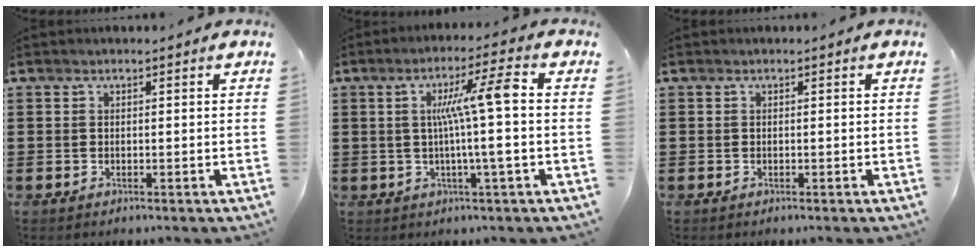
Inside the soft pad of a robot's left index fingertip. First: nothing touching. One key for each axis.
{"total": 8.3, "fx": 0.5, "fy": -0.1, "fz": 8.2, "tx": -0.155, "ty": 0.004, "tz": -0.002}
{"total": 0.0}